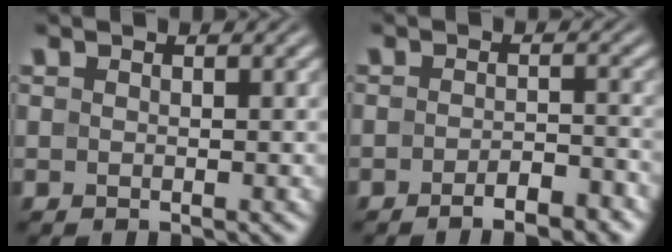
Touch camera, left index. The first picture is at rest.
{"total": 3.4, "force": [-2.3, 0.9, 2.3], "torque": [-0.035, 0.002, -0.034]}